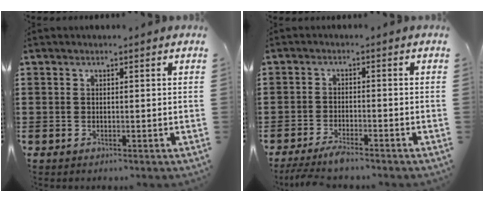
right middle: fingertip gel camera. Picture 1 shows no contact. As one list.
[{"total": 3.1, "force": [-2.7, 0.2, 1.6], "torque": [-0.042, -0.007, -0.057]}]